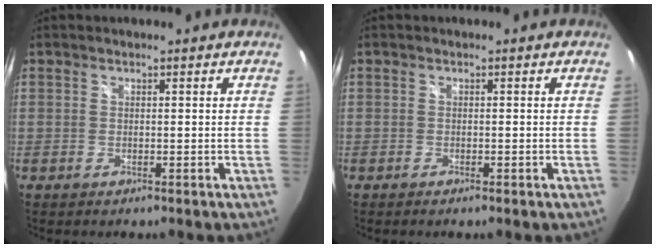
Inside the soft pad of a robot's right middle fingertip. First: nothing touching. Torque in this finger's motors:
{"motor_torque": [-0.39, -0.03, 0.04, -0.01]}